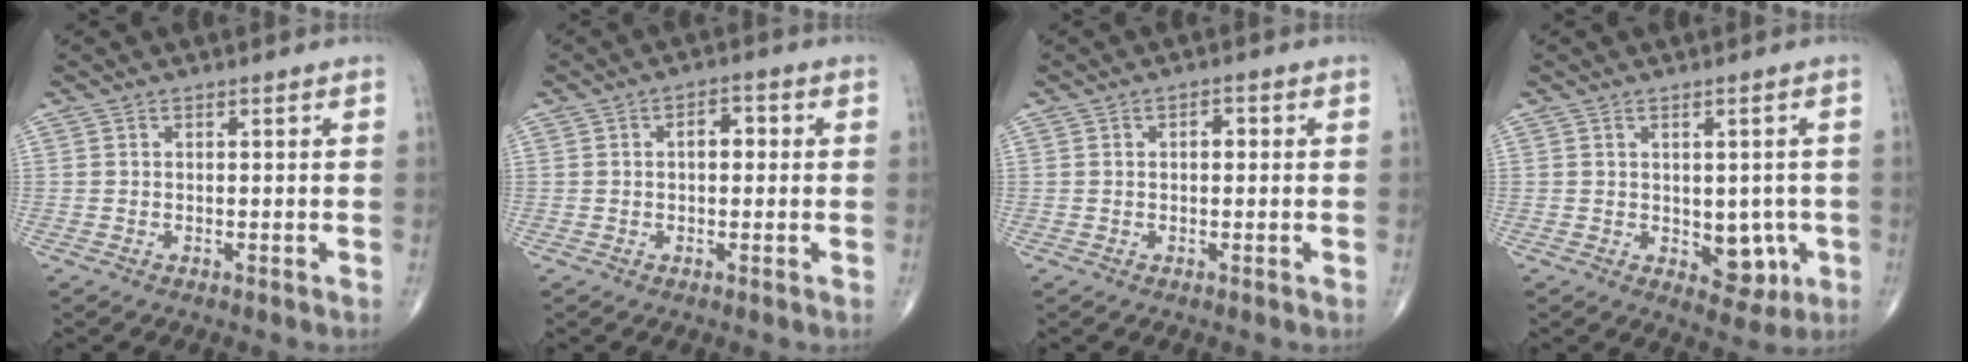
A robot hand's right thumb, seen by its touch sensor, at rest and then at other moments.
{"total": 3.7, "force": [0.3, 2.2, 2.9], "torque": [-0.034, 0.013, 0.001]}
{"total": 2.0, "force": [0.2, 1.2, 1.6], "torque": [-0.019, 0.009, 0.000]}
{"total": 6.6, "force": [-1.2, 4.2, 4.9], "torque": [-0.026, -0.004, -0.005]}